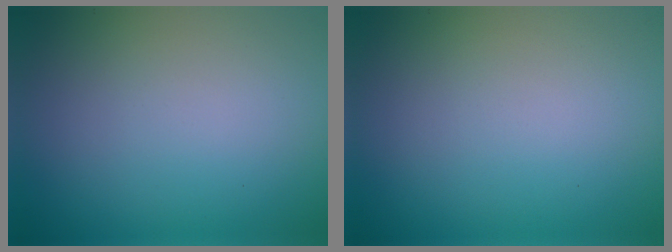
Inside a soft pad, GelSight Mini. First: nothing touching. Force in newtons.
{"total": 0.0}